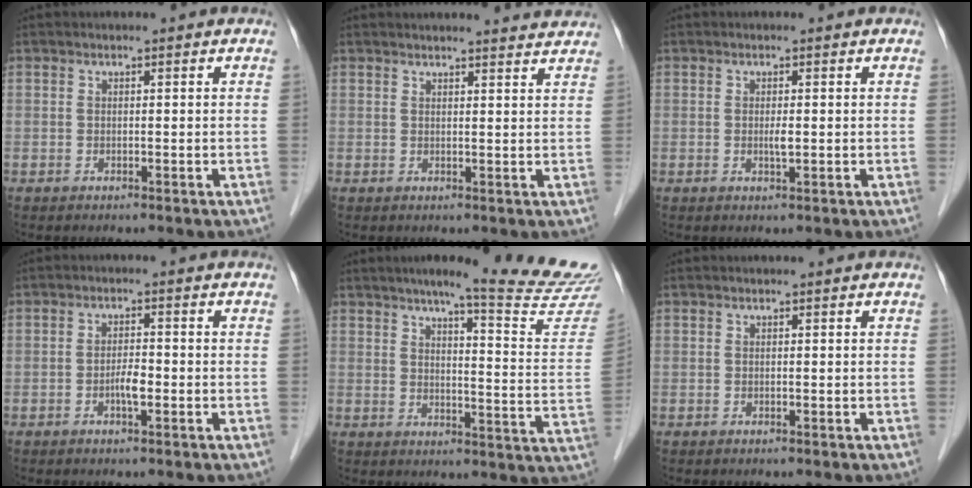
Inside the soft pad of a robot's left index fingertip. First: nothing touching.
{"total": 3.6, "force": [3.6, 0.4, 0.4], "torque": [-0.010, 0.003, 0.032]}
{"total": 1.2, "force": [0.0, 0.2, 1.2], "torque": [-0.022, -0.002, 0.000]}
{"total": 2.4, "force": [-0.9, 0.5, 2.2], "torque": [-0.039, 0.002, -0.016]}
{"total": 19.3, "force": [17.2, -0.5, 8.7], "torque": [-0.115, -0.083, 0.201]}
{"total": 0.0}